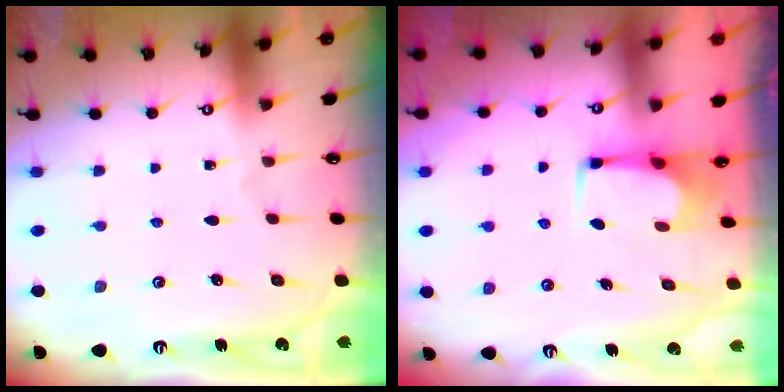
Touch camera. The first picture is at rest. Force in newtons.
{"total": 2.5, "press": 2.4, "slide": 0.4}